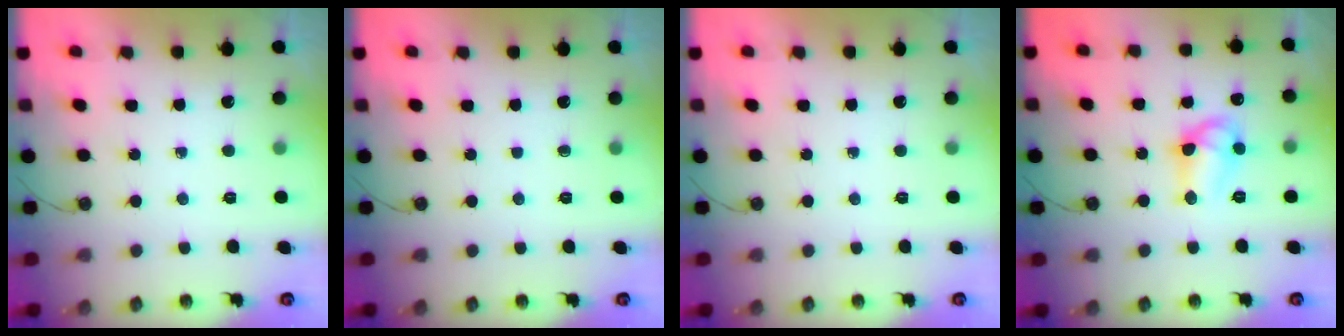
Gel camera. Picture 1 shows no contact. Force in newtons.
{"total": 0.0}
{"total": 0.0}
{"total": 11.1, "press": 11.0, "slide": 0.7}